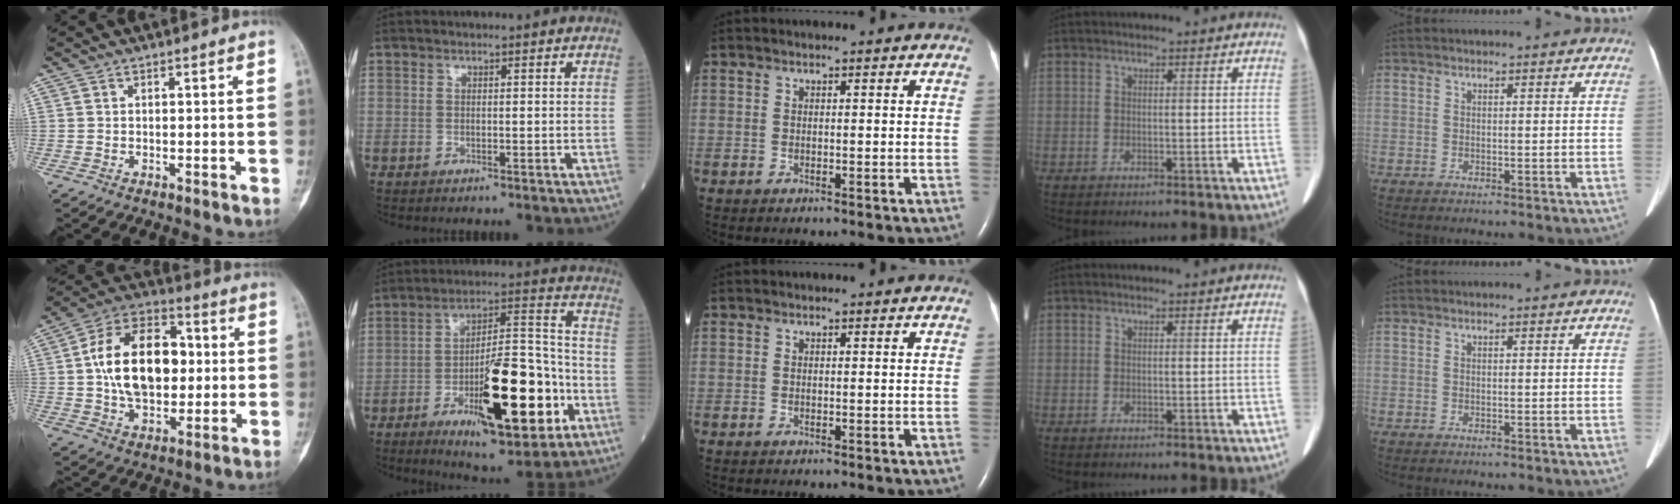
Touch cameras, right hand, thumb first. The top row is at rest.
{"thumb": {"total": 19.2, "force": [1.4, 12.2, 14.8], "torque": [-0.224, 0.023, 0.021]}, "index": {"total": 19.8, "force": [-7.1, 4.9, 17.8], "torque": [-0.297, 0.002, -0.100]}}